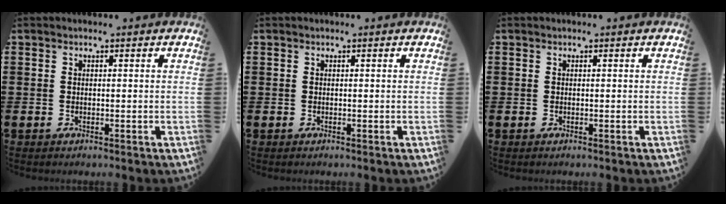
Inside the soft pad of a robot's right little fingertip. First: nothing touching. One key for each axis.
{"total": 0.0}
{"total": 0.0}